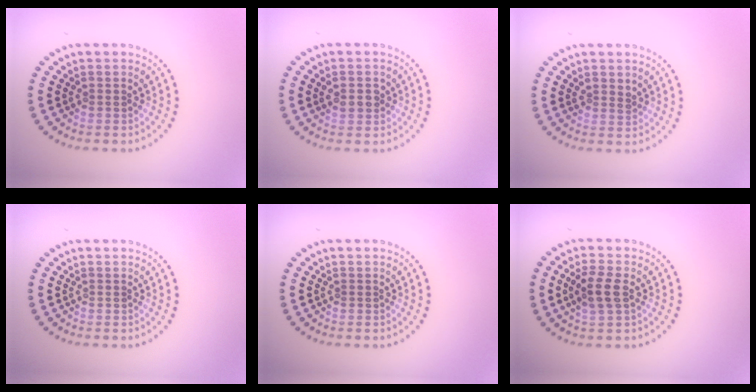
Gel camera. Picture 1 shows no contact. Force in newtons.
{"total": 1.9, "press": 1.9, "slide": 0.4}
{"total": 1.1, "press": 1.0, "slide": 0.5}
{"total": 0.0}
{"total": 0.0}
{"total": 2.8, "press": 2.7, "slide": 0.8}